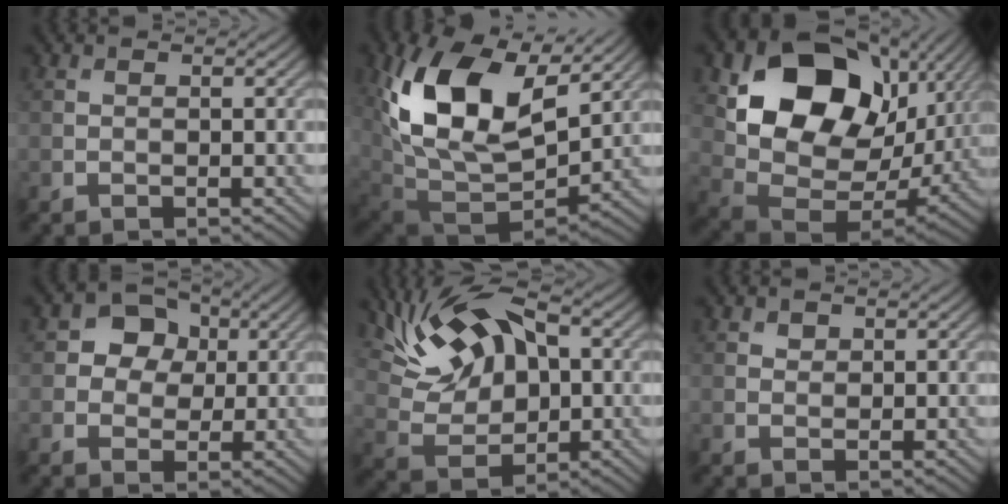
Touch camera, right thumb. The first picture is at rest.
{"total": 16.4, "force": [6.1, 9.7, 11.8], "torque": [-0.250, 0.003, 0.123]}
{"total": 18.0, "force": [5.7, 12.7, 11.4], "torque": [-0.226, -0.013, 0.127]}
{"total": 5.3, "force": [1.2, 4.6, 2.4], "torque": [-0.054, 0.010, 0.002]}
{"total": 11.4, "force": [4.2, 6.3, 8.5], "torque": [-0.180, 0.015, 0.073]}
{"total": 0.8, "force": [0.6, 0.5, 0.2], "torque": [-0.004, -0.004, 0.011]}